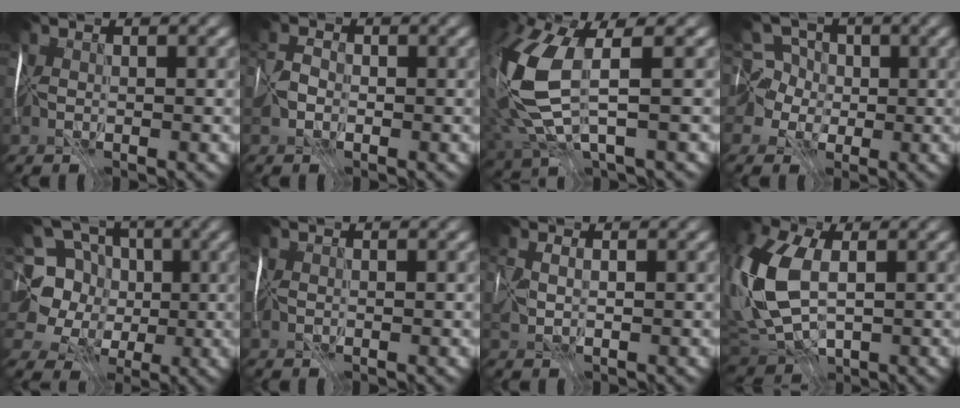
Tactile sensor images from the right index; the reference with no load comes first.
{"total": 0.6, "force": [-0.2, 0.0, -0.5], "torque": [0.017, 0.008, -0.005]}
{"total": 7.5, "force": [1.6, 3.0, 6.7], "torque": [-0.191, -0.014, 0.045]}
{"total": 5.6, "force": [1.0, 5.3, 1.4], "torque": [-0.015, 0.039, -0.030]}
{"total": 8.2, "force": [2.7, 7.0, 3.3], "torque": [-0.066, 0.029, 0.019]}
{"total": 0.0}
{"total": 0.8, "force": [0.8, -0.1, -0.1], "torque": [0.014, 0.009, 0.023]}
{"total": 11.0, "force": [0.2, 6.4, 8.9], "torque": [-0.223, 0.000, 0.006]}